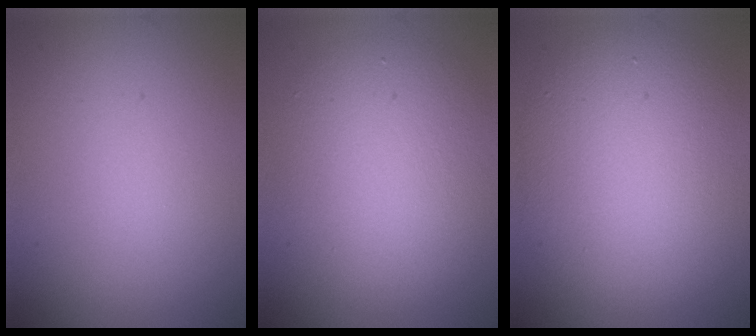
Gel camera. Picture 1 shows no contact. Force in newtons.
{"total": 5.8, "press": 5.8, "slide": 0.5}
{"total": 8.8, "press": 8.8, "slide": 0.7}